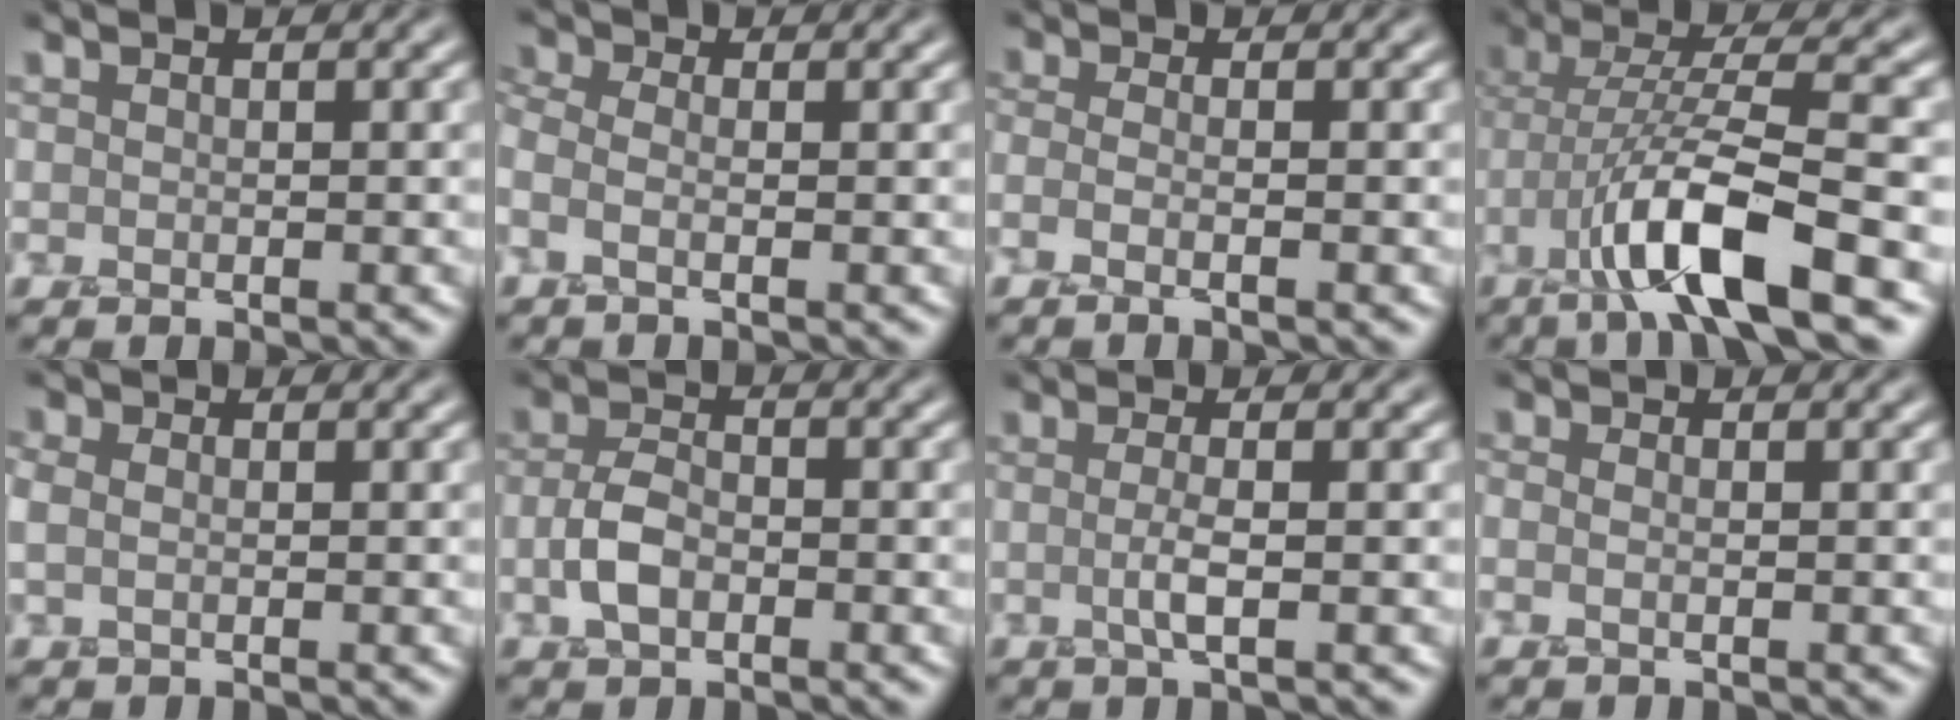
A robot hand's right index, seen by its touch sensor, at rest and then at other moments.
{"total": 2.4, "force": [-0.4, 1.3, 2.0], "torque": [-0.058, 0.003, -0.025]}
{"total": 1.9, "force": [-1.0, 0.5, 1.5], "torque": [-0.033, -0.011, -0.030]}
{"total": 8.8, "force": [-3.5, 2.1, 7.8], "torque": [-0.152, 0.004, -0.067]}
{"total": 1.3, "force": [0.2, 1.0, 0.8], "torque": [-0.018, 0.004, -0.004]}
{"total": 3.0, "force": [-0.8, 1.8, 2.3], "torque": [-0.047, 0.002, -0.020]}
{"total": 2.1, "force": [-0.2, 0.5, 2.0], "torque": [-0.038, -0.003, -0.008]}
{"total": 1.0, "force": [-0.2, 0.4, 0.9], "torque": [-0.021, -0.005, -0.012]}